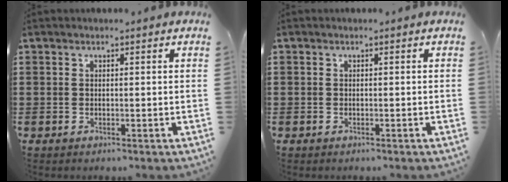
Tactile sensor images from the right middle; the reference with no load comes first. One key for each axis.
{"total": 0.7, "fx": -0.3, "fy": 0.6, "fz": 0.0, "tx": -0.001, "ty": 0.003, "tz": -0.008}